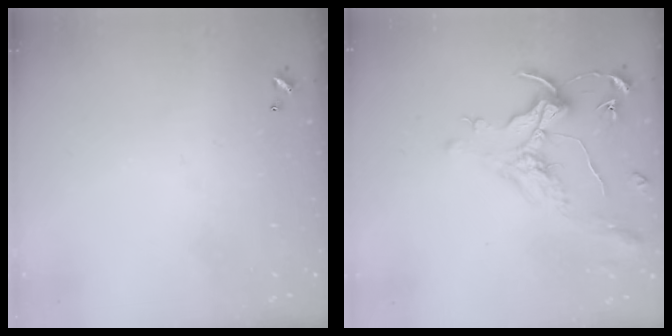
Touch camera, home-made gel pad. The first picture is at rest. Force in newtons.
{"total": 1.6, "press": 1.4, "slide": 0.7}